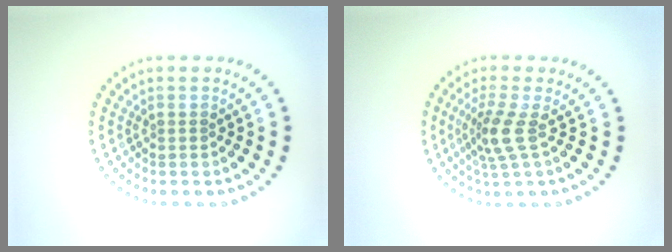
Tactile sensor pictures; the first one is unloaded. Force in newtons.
{"total": 2.9, "press": 2.1, "slide": 2.0}